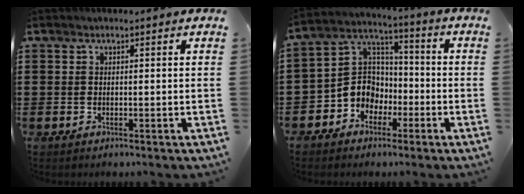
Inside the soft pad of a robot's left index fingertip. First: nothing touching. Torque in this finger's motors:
{"motor_torque": [1.13, 1.01, 0.51, 0.08]}